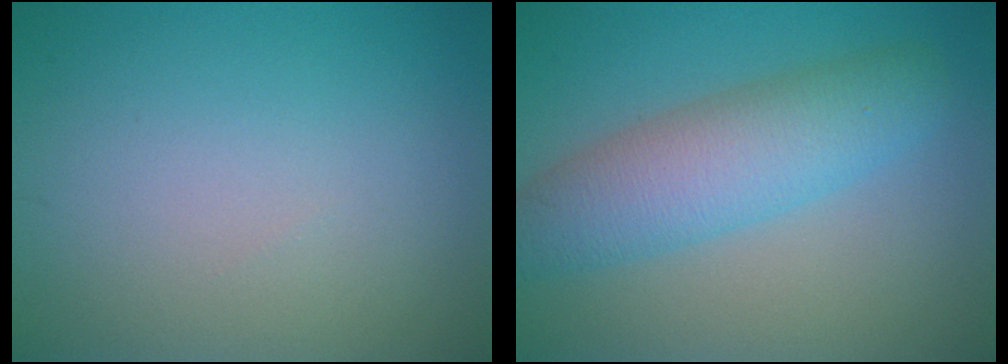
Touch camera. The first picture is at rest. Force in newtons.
{"total": 6.2, "press": 6.2, "slide": 0.2}